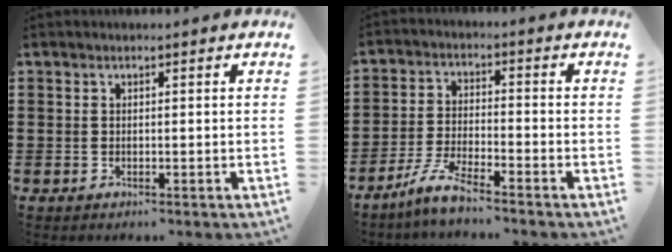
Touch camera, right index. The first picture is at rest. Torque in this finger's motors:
{"motor_torque": [1.08, 1.06, 0.11, 0.03]}